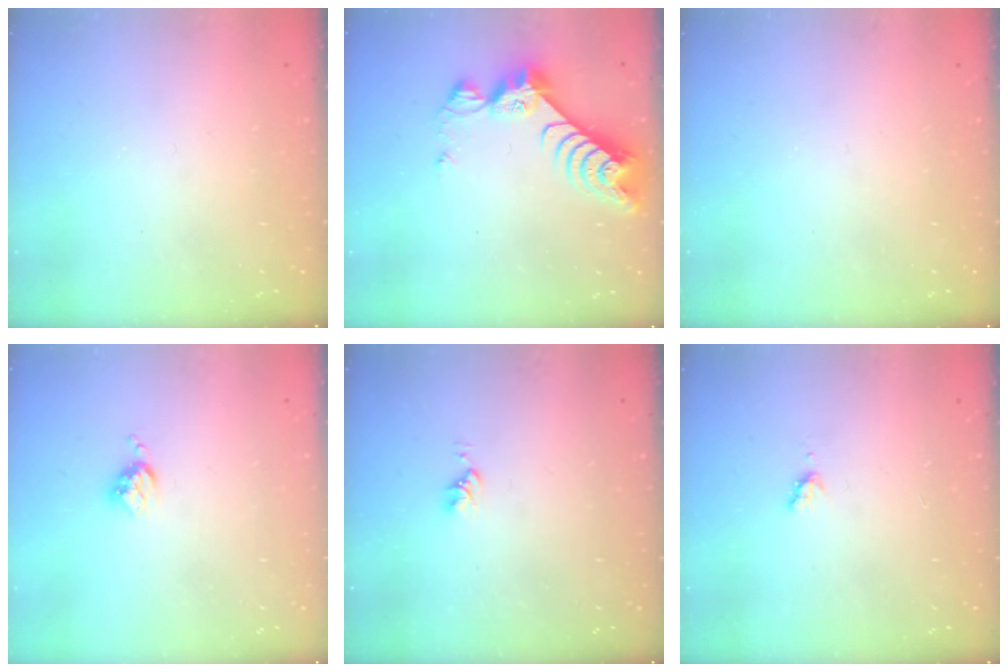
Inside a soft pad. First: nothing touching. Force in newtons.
{"total": 9.7, "press": 9.7, "slide": 0.8}
{"total": 0.0}
{"total": 3.6, "press": 3.6, "slide": 0.4}
{"total": 3.0, "press": 3.0, "slide": 0.4}
{"total": 4.4, "press": 4.4, "slide": 0.3}